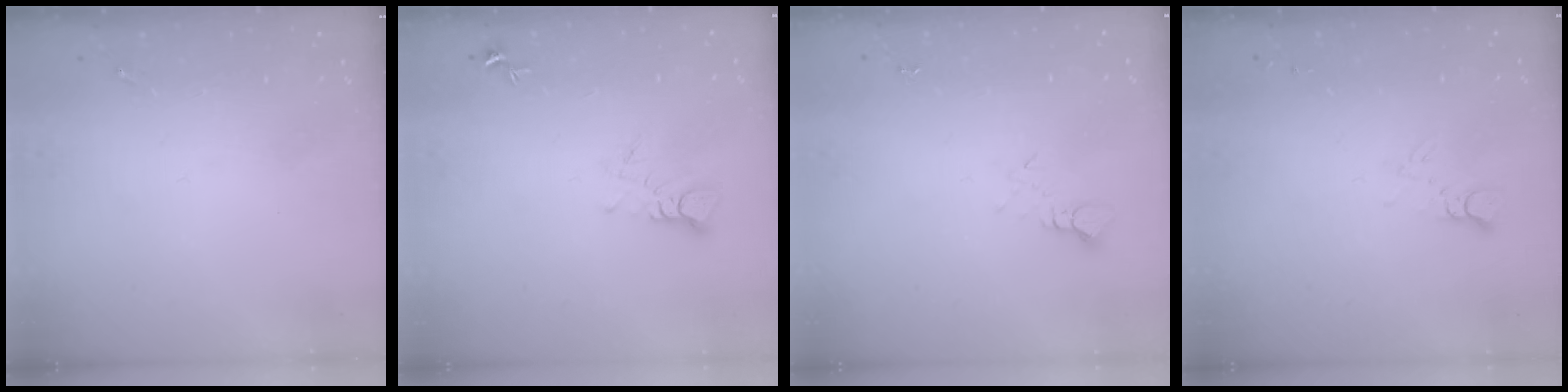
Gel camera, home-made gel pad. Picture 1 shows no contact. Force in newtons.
{"total": 3.8, "press": 3.7, "slide": 0.2}
{"total": 4.2, "press": 4.2, "slide": 0.4}
{"total": 4.1, "press": 4.1, "slide": 0.4}